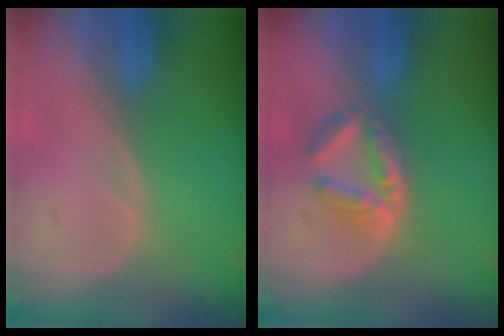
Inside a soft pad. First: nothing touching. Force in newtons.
{"total": 5.0, "press": 5.0, "slide": 0.8}